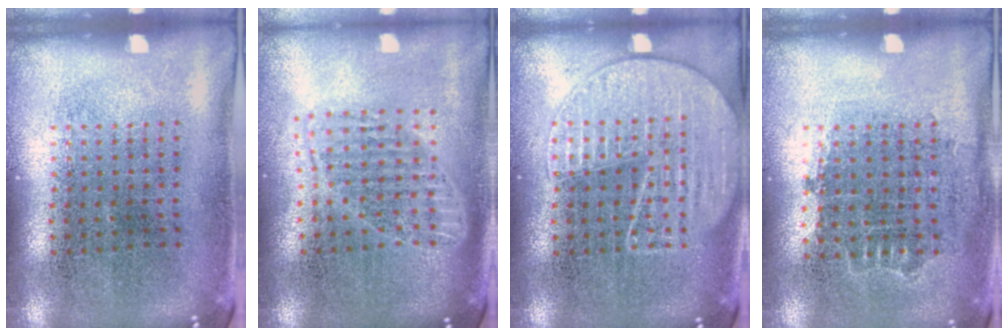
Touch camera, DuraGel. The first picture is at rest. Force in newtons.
{"total": 1.7, "press": 1.5, "slide": 0.9}
{"total": 2.9, "press": 2.9, "slide": 0.3}
{"total": 0.8, "press": 0.7, "slide": 0.3}